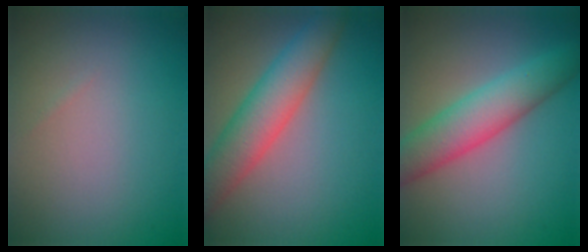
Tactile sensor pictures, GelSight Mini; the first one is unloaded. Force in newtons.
{"total": 5.8, "press": 5.8, "slide": 0.1}
{"total": 5.9, "press": 5.9, "slide": 0.4}